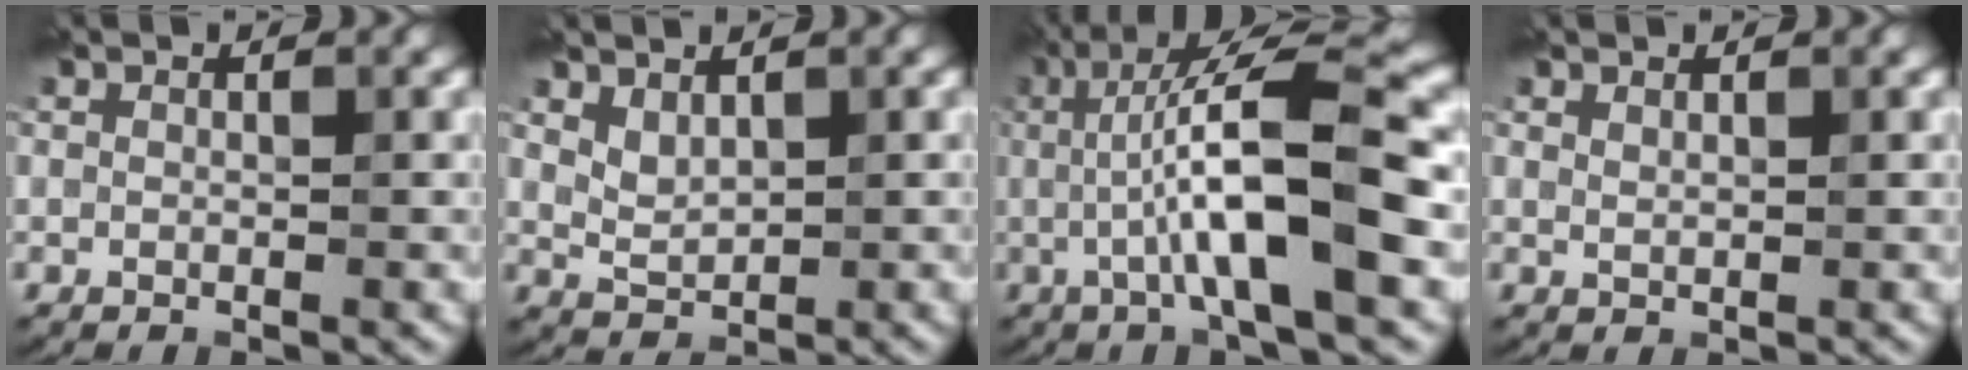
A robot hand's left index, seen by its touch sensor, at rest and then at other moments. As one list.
[{"total": 1.7, "force": [1.2, 0.8, 0.9], "torque": [-0.015, 0.000, 0.029]}, {"total": 9.7, "force": [-0.5, 1.7, 9.6], "torque": [-0.147, 0.017, -0.013]}, {"total": 0.7, "force": [0.7, -0.1, 0.2], "torque": [-0.003, 0.002, 0.014]}]